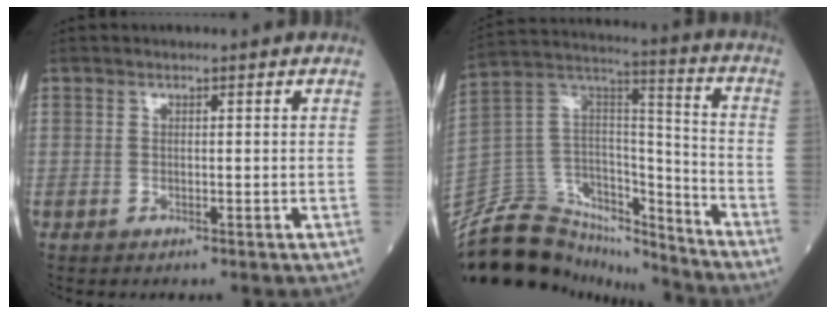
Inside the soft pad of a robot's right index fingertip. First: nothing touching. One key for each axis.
{"total": 24.2, "fx": -22.4, "fy": 6.5, "fz": 6.6, "tx": -0.162, "ty": 0.039, "tz": -0.373}